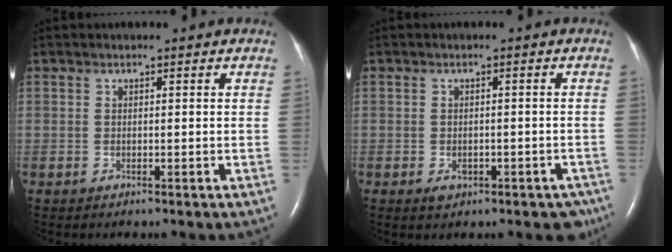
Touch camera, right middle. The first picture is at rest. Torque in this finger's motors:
{"motor_torque": [-0.03, -0.04, 0.04, 0.01]}